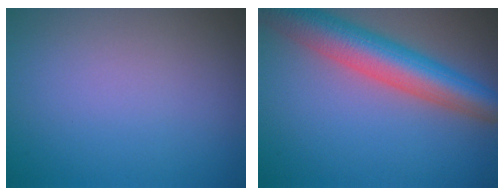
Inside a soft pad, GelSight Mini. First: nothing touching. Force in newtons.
{"total": 7.8, "press": 7.8, "slide": 0.3}